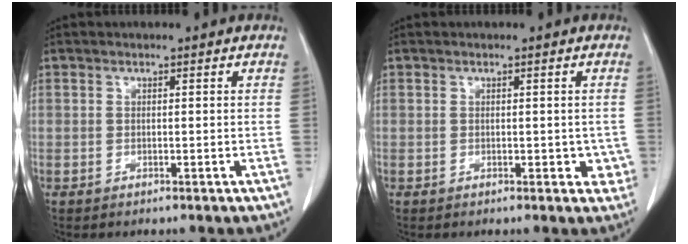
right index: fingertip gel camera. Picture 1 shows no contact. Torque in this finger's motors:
{"motor_torque": [0.05, 0.08, 0.04, 0.01]}